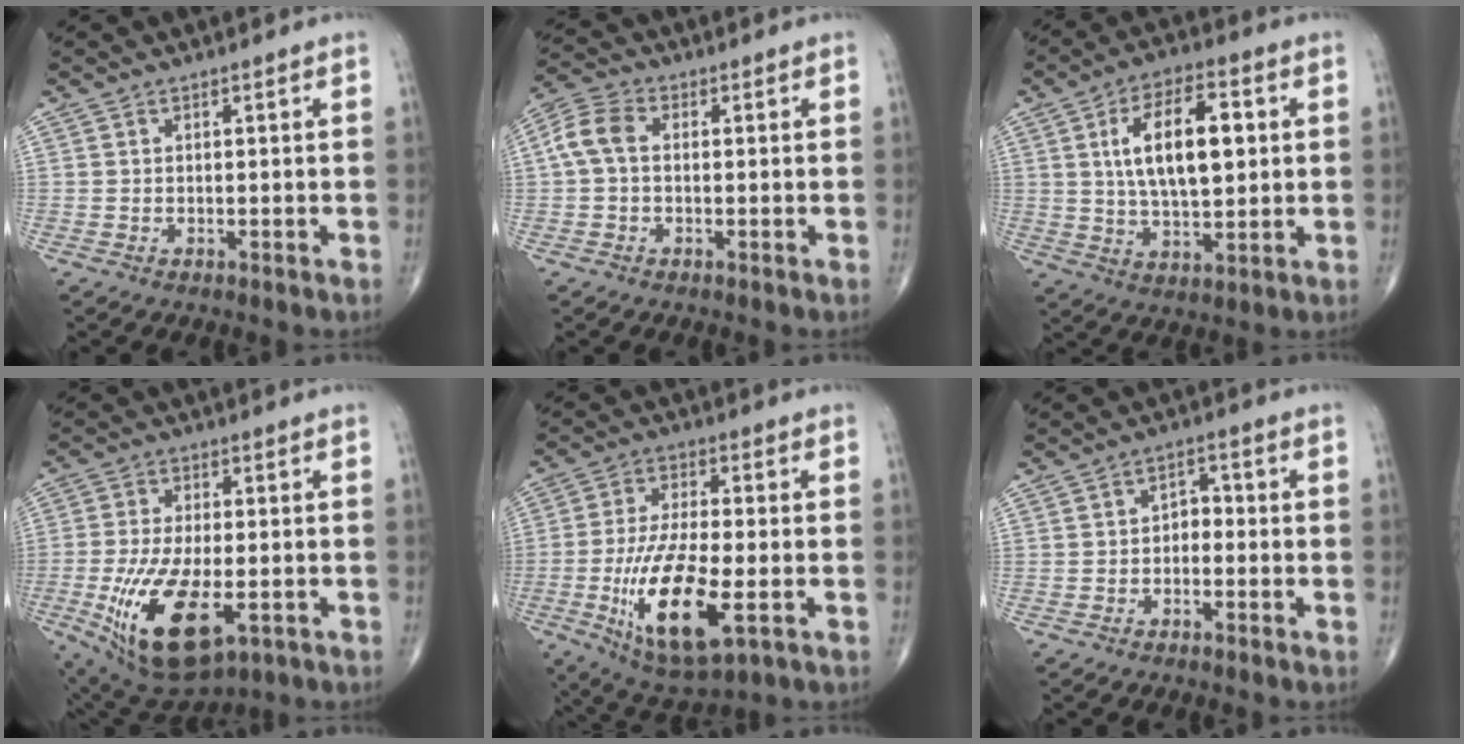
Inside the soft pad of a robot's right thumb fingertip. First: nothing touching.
{"total": 6.0, "force": [0.3, 4.1, 4.4], "torque": [-0.093, 0.019, -0.003]}
{"total": 14.6, "force": [2.7, 6.9, 12.6], "torque": [-0.198, -0.001, 0.048]}
{"total": 16.5, "force": [-5.0, 7.6, 13.8], "torque": [-0.269, -0.009, -0.068]}
{"total": 16.8, "force": [-4.7, 5.8, 15.0], "torque": [-0.291, -0.007, -0.073]}
{"total": 3.0, "force": [-0.9, 2.1, 1.9], "torque": [-0.013, 0.022, -0.026]}